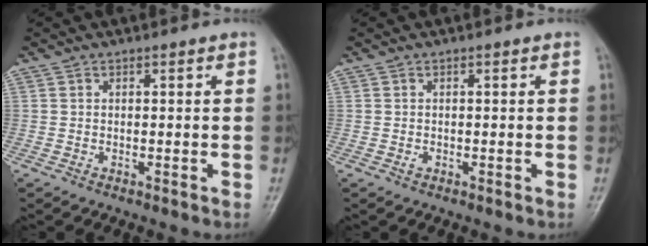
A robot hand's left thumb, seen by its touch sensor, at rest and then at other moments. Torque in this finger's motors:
{"motor_torque": [0.03, 0.18, 0.15, -0.06, 0.00]}